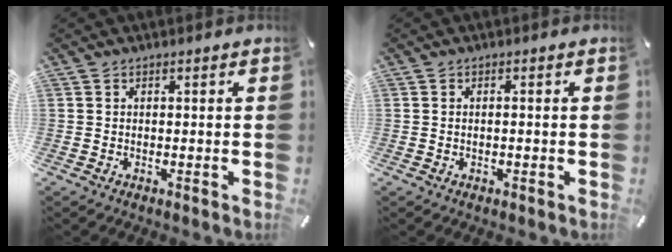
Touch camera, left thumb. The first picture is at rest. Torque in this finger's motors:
{"motor_torque": [-0.13, -0.39, -0.14, -0.02, -0.01]}